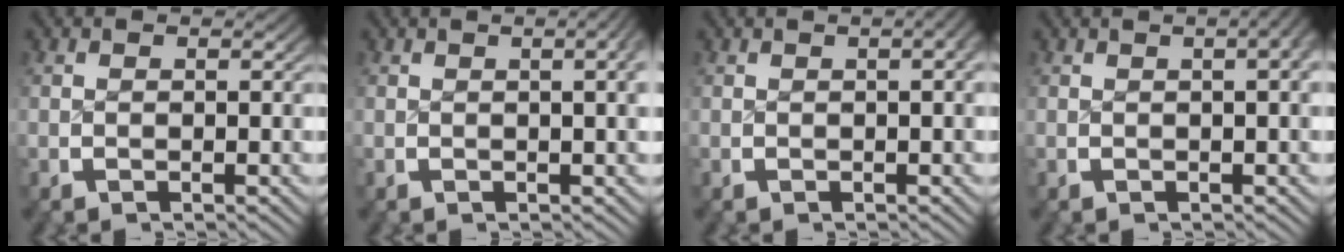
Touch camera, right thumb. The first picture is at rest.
{"total": 3.3, "force": [0.5, 1.1, 3.0], "torque": [-0.028, 0.012, 0.004]}
{"total": 2.2, "force": [0.3, 0.7, 2.1], "torque": [-0.023, 0.013, 0.003]}
{"total": 5.2, "force": [1.2, 2.1, 4.6], "torque": [-0.040, 0.029, 0.007]}